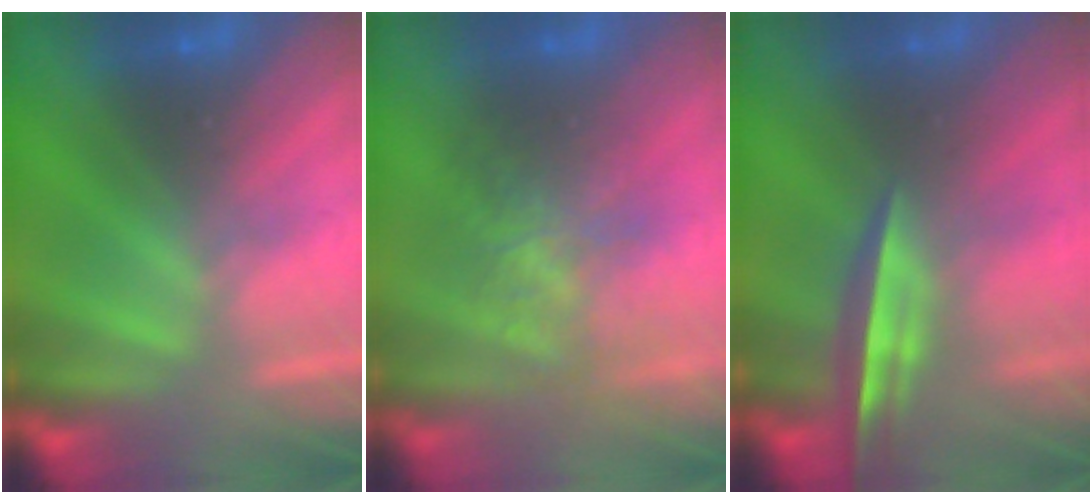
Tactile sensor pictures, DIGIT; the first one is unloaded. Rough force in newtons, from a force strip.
{"total": 4.5}
{"total": 3.9}